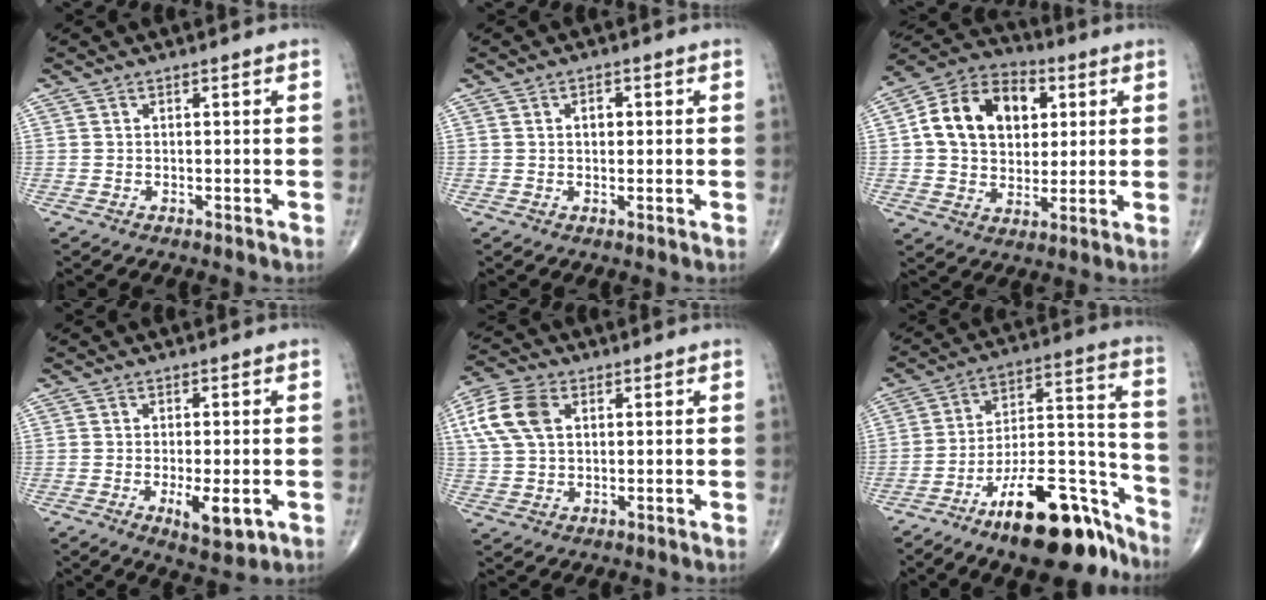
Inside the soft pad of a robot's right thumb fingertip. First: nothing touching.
{"total": 2.3, "force": [0.4, 1.6, 1.6], "torque": [-0.018, 0.003, 0.005]}
{"total": 16.8, "force": [3.8, 12.3, 10.8], "torque": [-0.152, 0.009, 0.059]}
{"total": 6.2, "force": [-1.6, 2.1, 5.6], "torque": [-0.085, -0.015, -0.020]}
{"total": 10.6, "force": [3.2, 6.9, 7.4], "torque": [-0.155, 0.008, 0.060]}
{"total": 20.3, "force": [-14.2, 6.8, 12.9], "torque": [-0.169, 0.109, -0.233]}